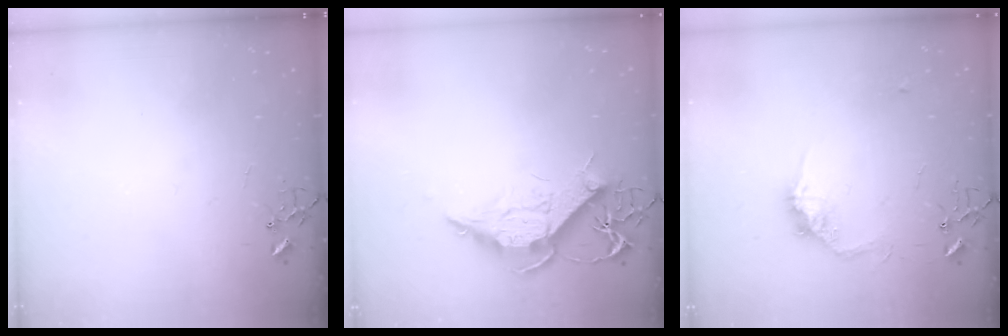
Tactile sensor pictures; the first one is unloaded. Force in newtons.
{"total": 12.5, "press": 12.4, "slide": 1.0}
{"total": 10.2, "press": 10.2, "slide": 0.1}